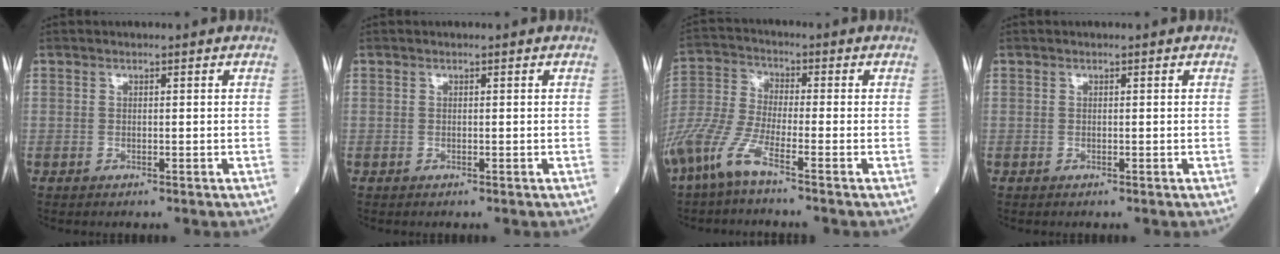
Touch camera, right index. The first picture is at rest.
{"total": 0.0}
{"total": 9.3, "force": [-6.0, 1.0, 7.0], "torque": [-0.171, -0.021, -0.132]}
{"total": 0.0}